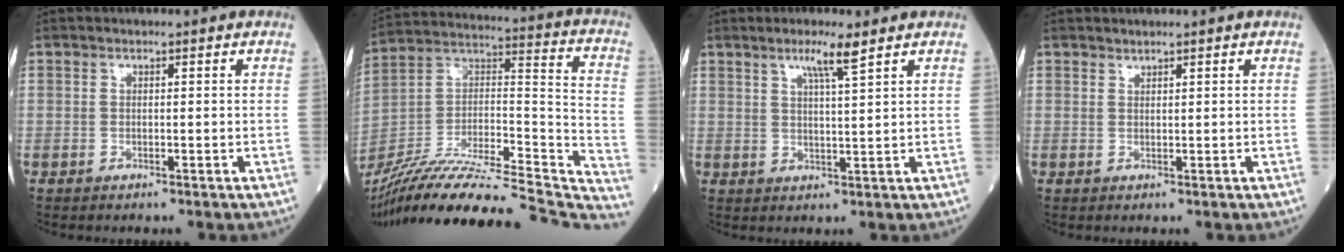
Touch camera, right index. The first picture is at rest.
{"total": 35.1, "force": [-31.0, 3.7, 16.0], "torque": [-0.218, -0.016, -0.463]}
{"total": 4.4, "force": [2.9, -0.5, 3.3], "torque": [-0.063, -0.002, 0.054]}
{"total": 0.5, "force": [0.5, -0.1, 0.0], "torque": [-0.008, -0.001, 0.013]}